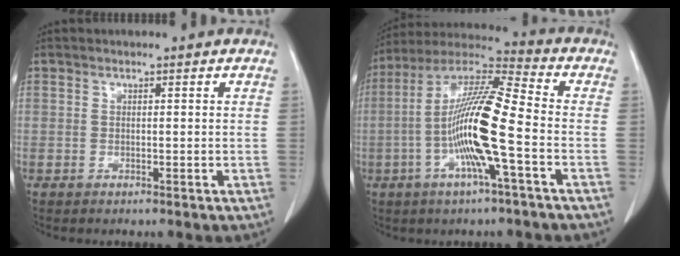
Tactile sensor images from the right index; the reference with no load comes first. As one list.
[{"total": 15.3, "force": [-3.3, 0.6, 14.9], "torque": [-0.292, 0.005, -0.071]}]